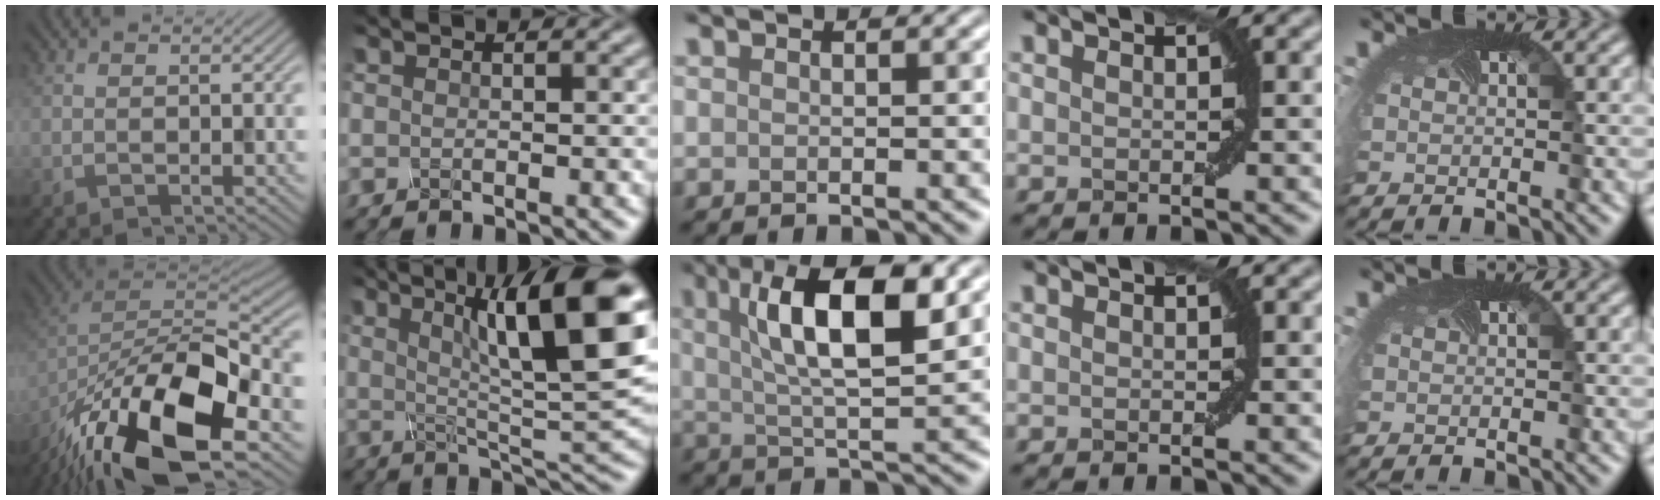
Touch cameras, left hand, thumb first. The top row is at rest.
{"thumb": {"total": 19.8, "force": [-11.8, 8.1, 13.7], "torque": [-0.267, -0.019, -0.206]}, "index": {"total": 12.3, "force": [3.8, 2.5, 11.4], "torque": [-0.158, 0.017, 0.075]}, "middle": {"total": 8.9, "force": [2.4, 2.5, 8.3], "torque": [-0.136, 0.010, 0.047]}}